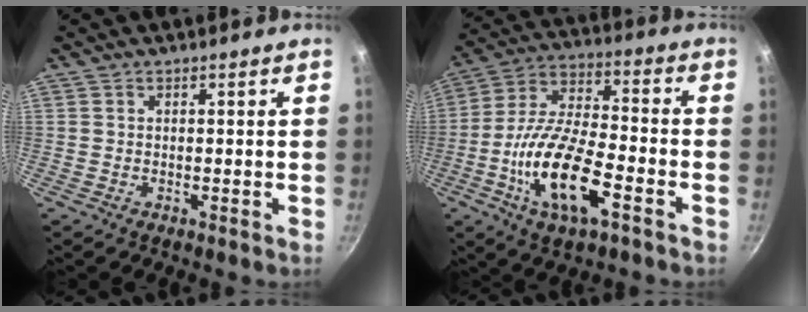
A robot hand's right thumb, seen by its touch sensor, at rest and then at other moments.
{"total": 17.6, "force": [-6.5, 7.0, 14.8], "torque": [-0.275, 0.030, -0.131]}